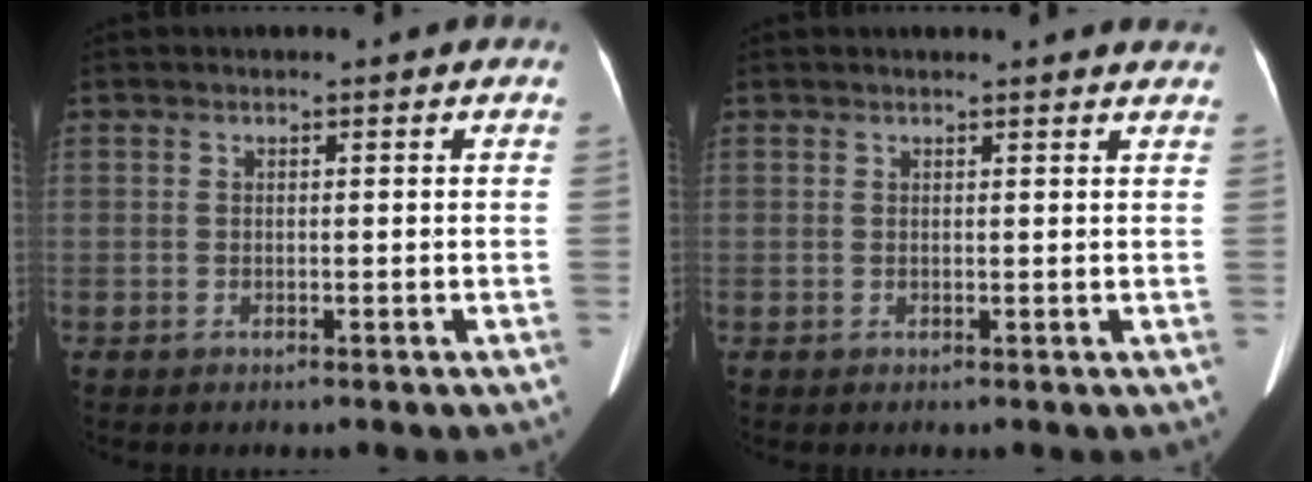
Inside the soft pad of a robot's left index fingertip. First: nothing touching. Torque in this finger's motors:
{"motor_torque": [0.17, -1.36, -0.02, 0.03]}